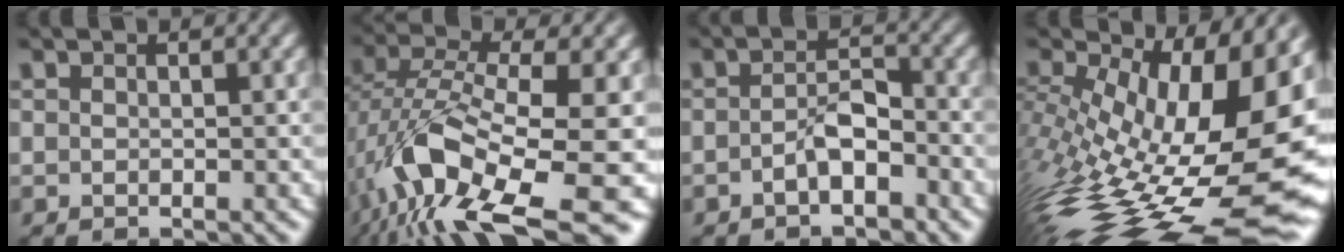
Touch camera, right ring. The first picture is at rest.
{"total": 10.9, "force": [-3.4, 5.2, 8.9], "torque": [-0.198, -0.048, -0.027]}
{"total": 3.0, "force": [-1.9, 1.4, 1.9], "torque": [-0.025, -0.007, -0.030]}
{"total": 16.7, "force": [-2.8, 8.1, 14.3], "torque": [-0.233, -0.062, 0.004]}